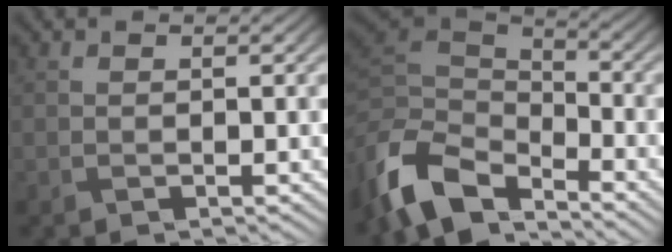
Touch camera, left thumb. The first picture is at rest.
{"total": 10.8, "force": [-6.9, 5.6, 6.0], "torque": [-0.149, -0.009, -0.142]}